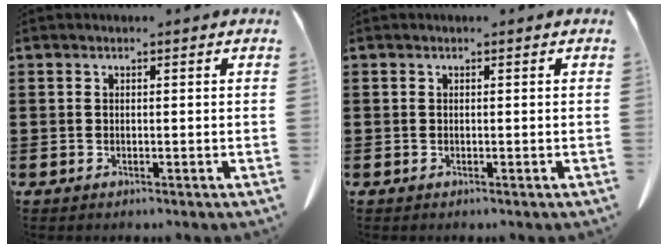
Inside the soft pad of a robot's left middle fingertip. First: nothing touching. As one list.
[{"total": 0.0}]